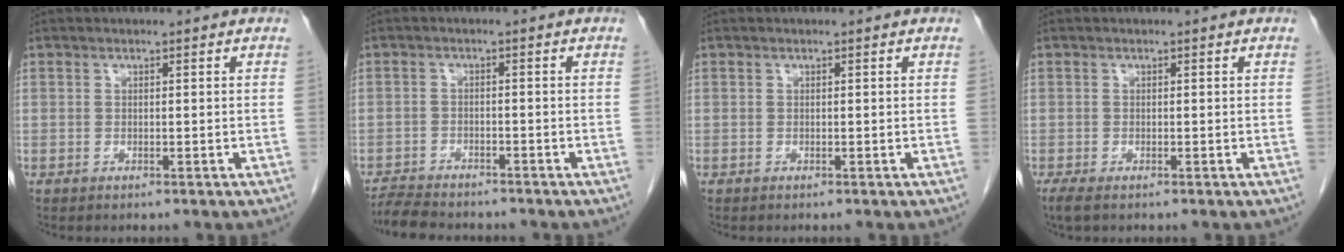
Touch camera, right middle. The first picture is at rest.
{"total": 7.0, "force": [-6.5, 1.5, 2.2], "torque": [-0.037, -0.012, -0.105]}
{"total": 0.0}
{"total": 1.9, "force": [-1.3, 0.5, 1.3], "torque": [-0.026, -0.009, -0.021]}